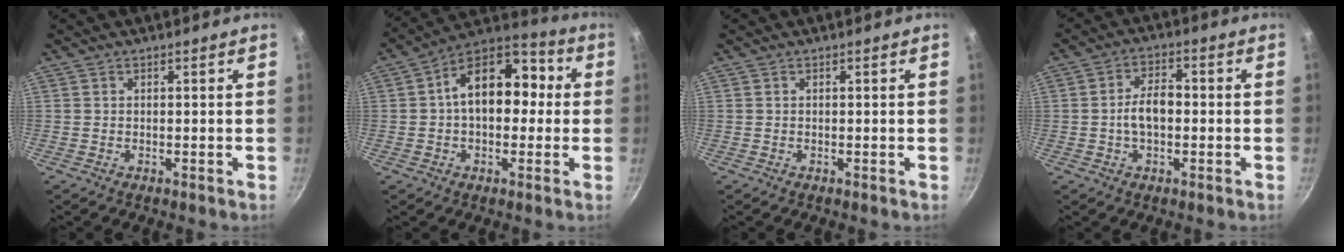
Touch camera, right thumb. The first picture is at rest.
{"total": 15.3, "force": [1.4, 9.4, 11.9], "torque": [-0.151, 0.044, 0.008]}
{"total": 0.0}
{"total": 6.1, "force": [-0.6, 3.5, 4.9], "torque": [-0.087, 0.019, -0.015]}